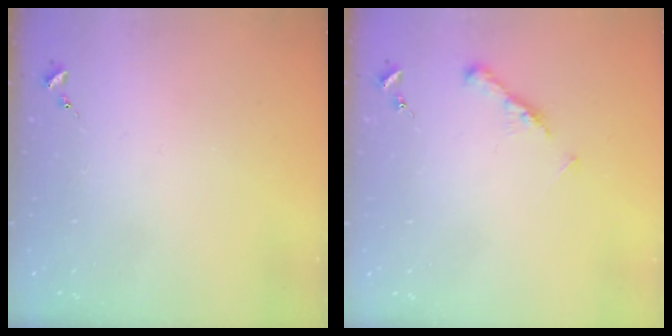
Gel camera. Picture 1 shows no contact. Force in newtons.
{"total": 6.8, "press": 6.7, "slide": 0.6}